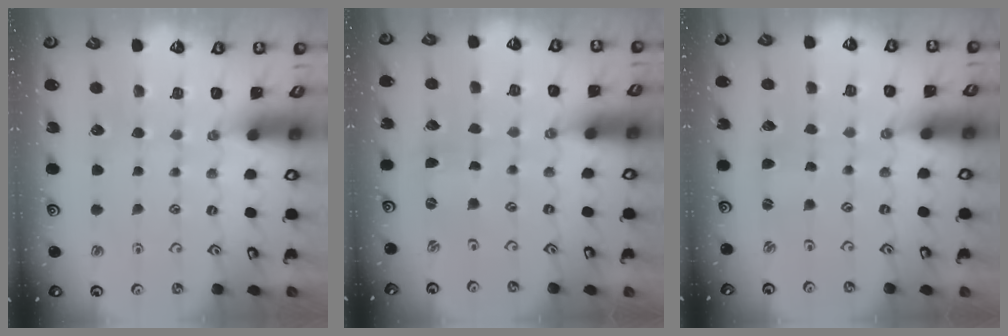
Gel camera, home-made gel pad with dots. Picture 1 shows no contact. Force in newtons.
{"total": 0.0}
{"total": 0.6, "press": 0.6, "slide": 0.1}